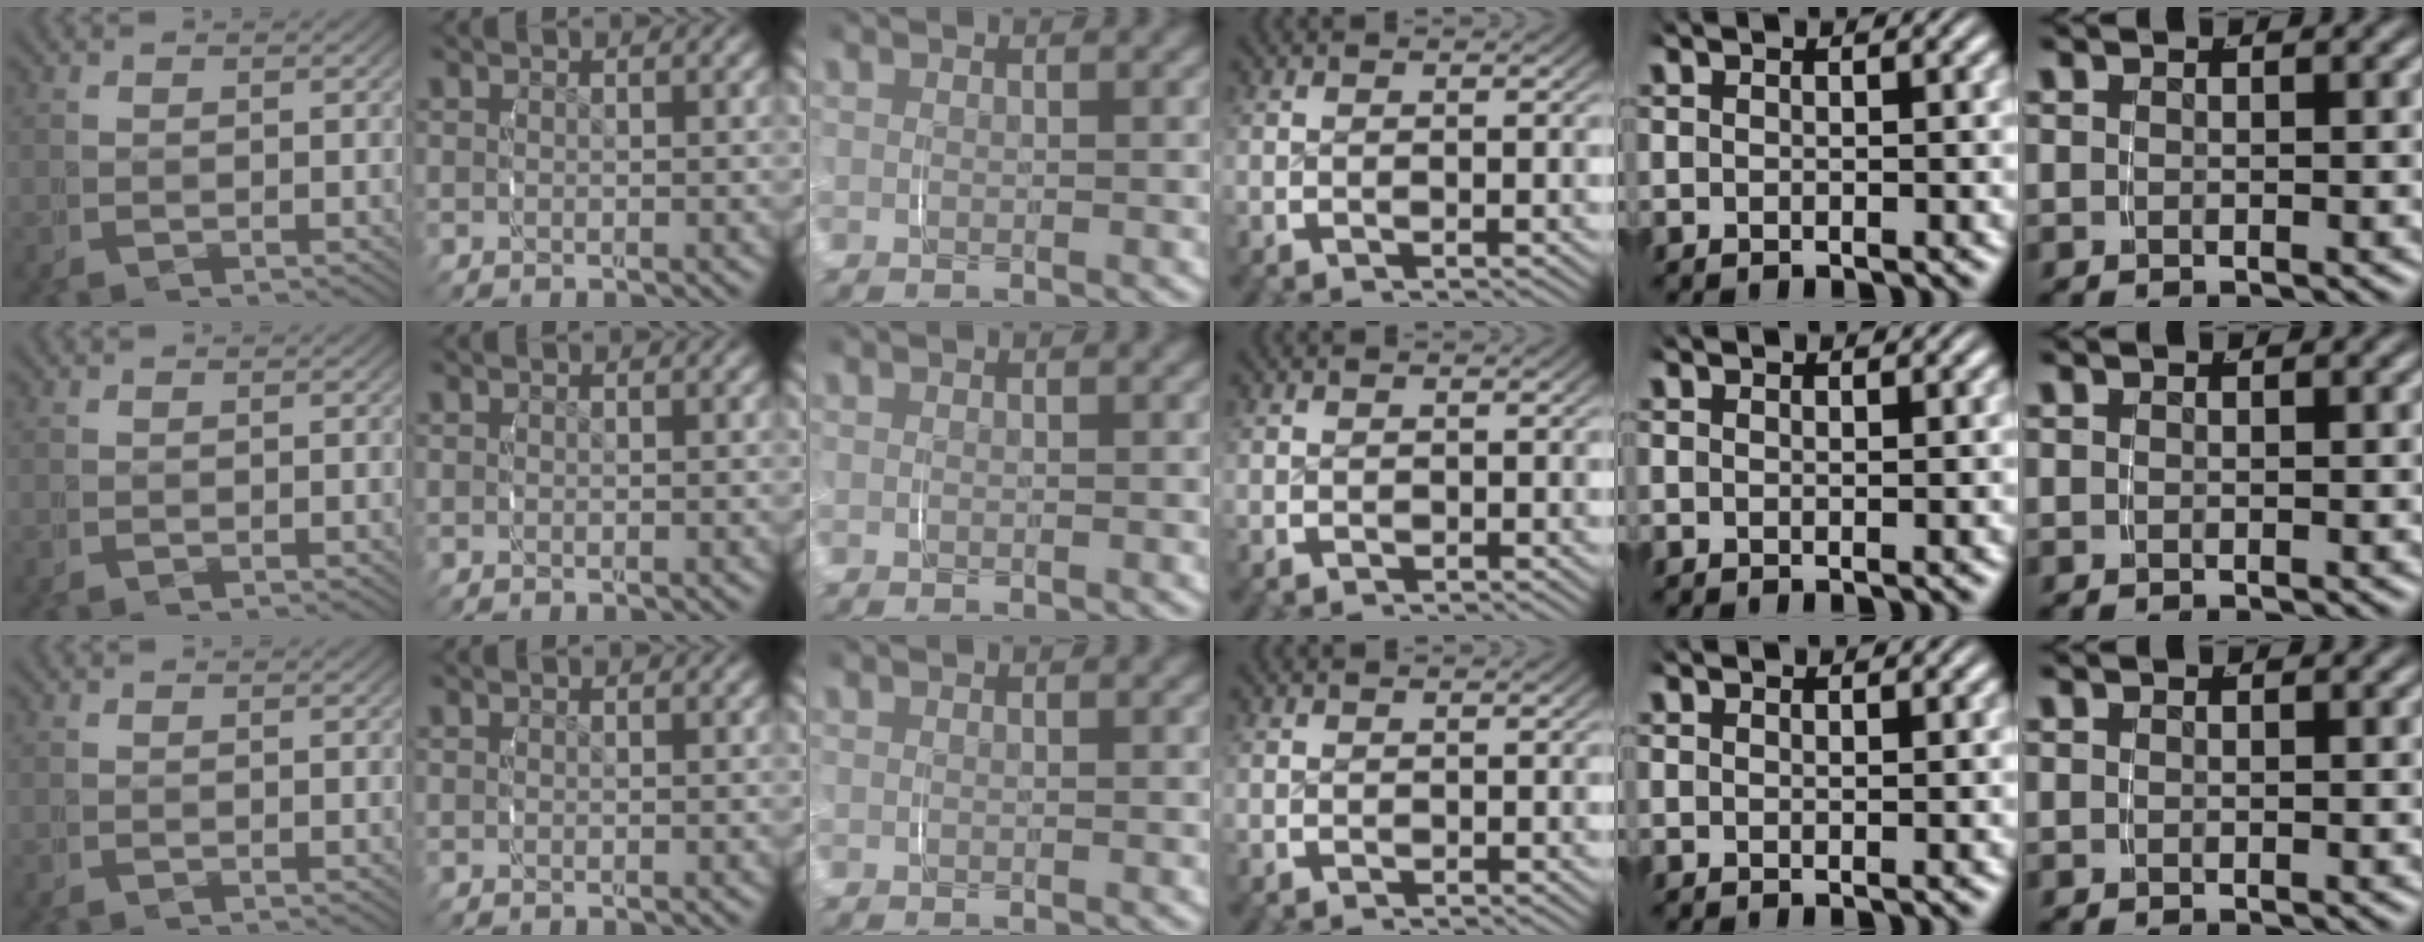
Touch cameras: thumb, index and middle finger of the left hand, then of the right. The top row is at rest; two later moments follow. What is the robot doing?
{"motion": "grasp_and_lifting", "object": "fork"}